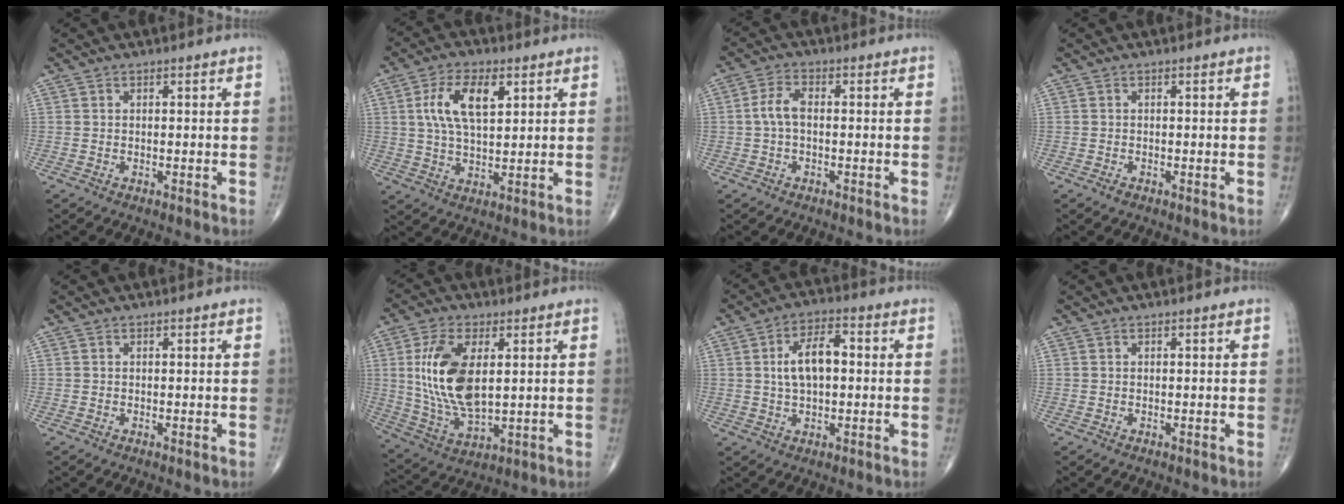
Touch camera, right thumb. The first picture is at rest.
{"total": 10.2, "force": [3.3, 4.8, 8.3], "torque": [-0.154, -0.004, 0.060]}
{"total": 4.2, "force": [-0.1, 2.3, 3.5], "torque": [-0.076, 0.014, -0.006]}
{"total": 0.7, "force": [-0.4, 0.3, 0.5], "torque": [-0.010, -0.002, -0.010]}
{"total": 0.0}
{"total": 15.1, "force": [2.8, 7.5, 12.9], "torque": [-0.254, -0.016, 0.062]}
{"total": 8.6, "force": [0.8, 4.5, 7.3], "torque": [-0.125, 0.016, 0.010]}
{"total": 0.0}